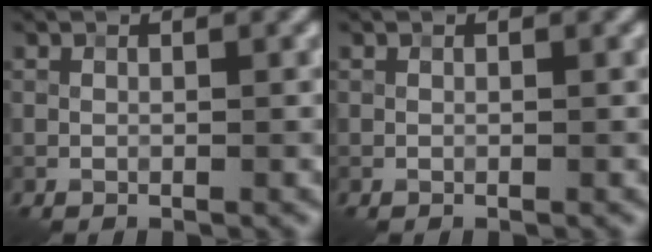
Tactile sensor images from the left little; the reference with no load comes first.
{"total": 0.0}